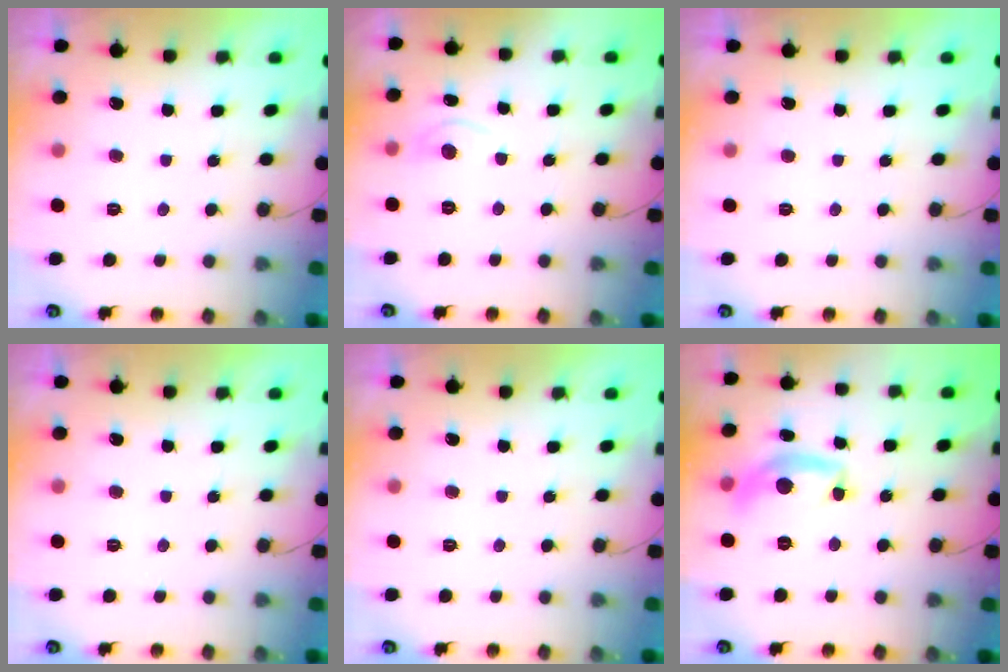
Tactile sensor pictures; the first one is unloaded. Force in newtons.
{"total": 4.8, "press": 4.7, "slide": 0.6}
{"total": 0.0}
{"total": 0.0}
{"total": 0.0}
{"total": 13.5, "press": 13.5, "slide": 0.8}